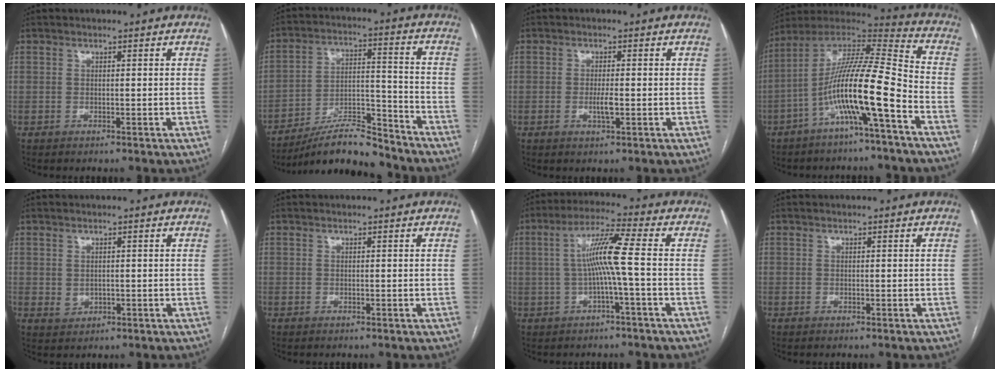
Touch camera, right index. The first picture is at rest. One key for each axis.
{"total": 12.9, "fx": -11.7, "fy": 1.8, "fz": 5.0, "tx": -0.077, "ty": 0.021, "tz": -0.202}
{"total": 2.2, "fx": -0.5, "fy": 0.3, "fz": 2.1, "tx": -0.045, "ty": -0.004, "tz": -0.008}
{"total": 15.3, "fx": -6.1, "fy": 0.2, "fz": 14.1, "tx": -0.257, "ty": 0.011, "tz": -0.113}
{"total": 1.7, "fx": 0.1, "fy": 1.4, "fz": 0.9, "tx": -0.021, "ty": -0.004, "tz": 0.009}
{"total": 0.0}
{"total": 7.6, "fx": -0.4, "fy": -0.9, "fz": 7.5, "tx": -0.141, "ty": 0.019, "tz": -0.009}
{"total": 0.0}